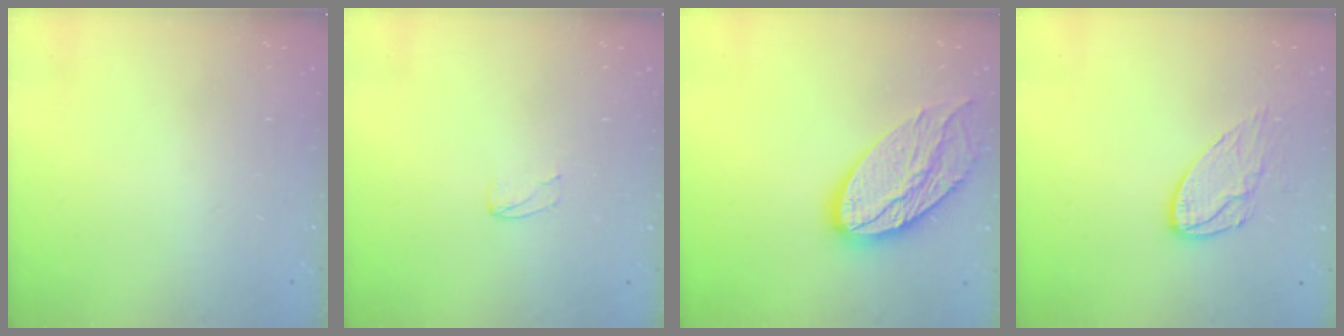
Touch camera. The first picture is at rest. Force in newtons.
{"total": 2.4, "press": 2.4, "slide": 0.2}
{"total": 18.8, "press": 18.7, "slide": 1.6}
{"total": 9.9, "press": 9.9, "slide": 0.7}